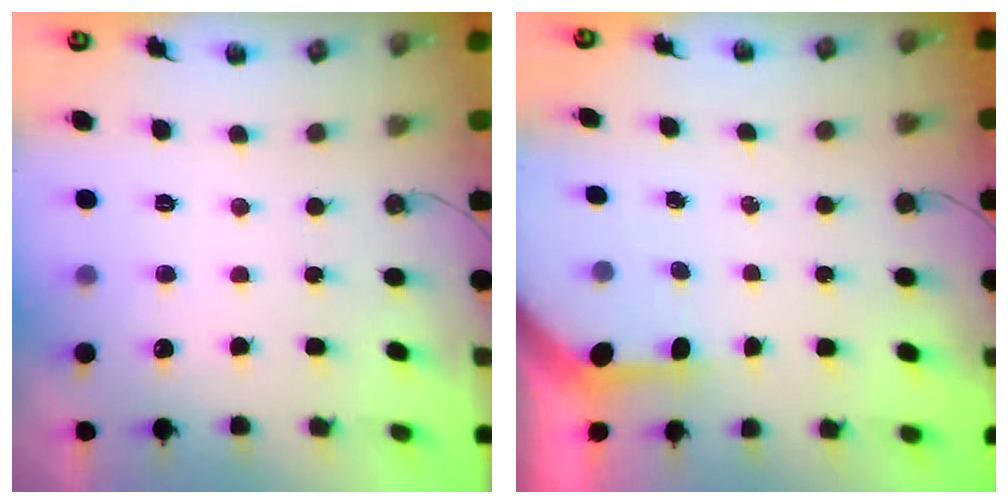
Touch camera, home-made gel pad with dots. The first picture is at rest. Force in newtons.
{"total": 2.9, "press": 2.9, "slide": 0.2}